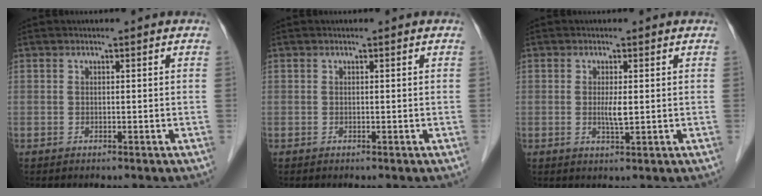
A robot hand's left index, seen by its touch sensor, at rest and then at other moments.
{"total": 0.0}
{"total": 2.1, "force": [-0.3, 0.2, 2.1], "torque": [-0.044, -0.010, -0.005]}